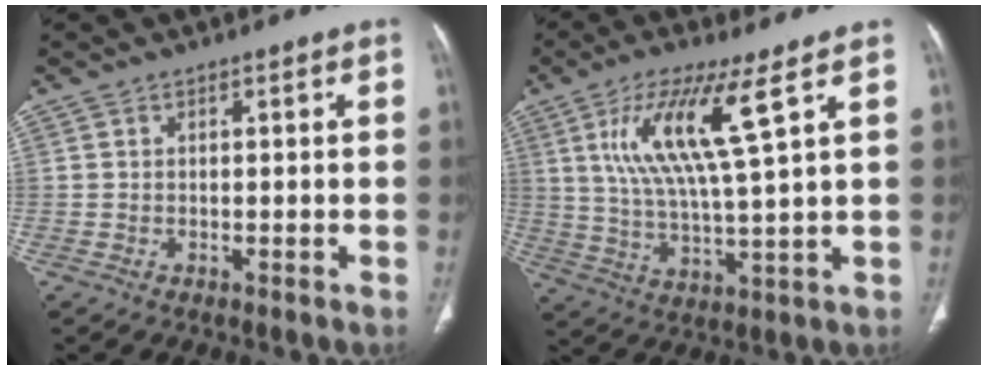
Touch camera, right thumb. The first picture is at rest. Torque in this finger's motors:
{"motor_torque": [0.61, 1.02, 0.78, -0.25, 0.51]}